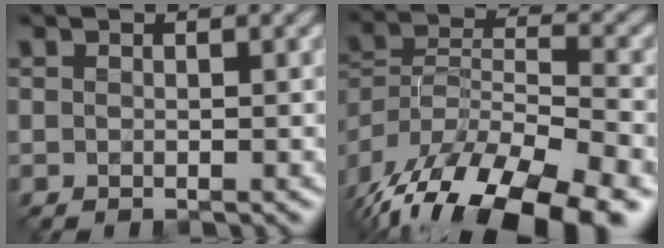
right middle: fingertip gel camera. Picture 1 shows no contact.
{"total": 16.6, "force": [-12.7, 5.7, 9.1], "torque": [-0.164, -0.017, -0.193]}